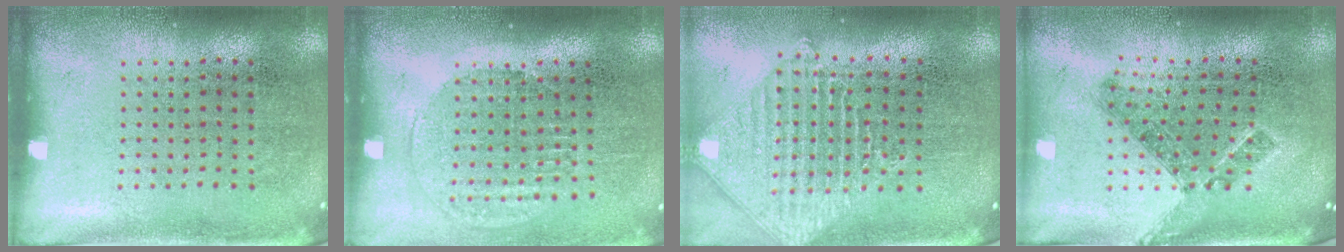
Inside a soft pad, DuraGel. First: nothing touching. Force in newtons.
{"total": 1.4, "press": 1.2, "slide": 0.6}
{"total": 1.6, "press": 1.4, "slide": 0.8}
{"total": 1.1, "press": 0.9, "slide": 0.7}